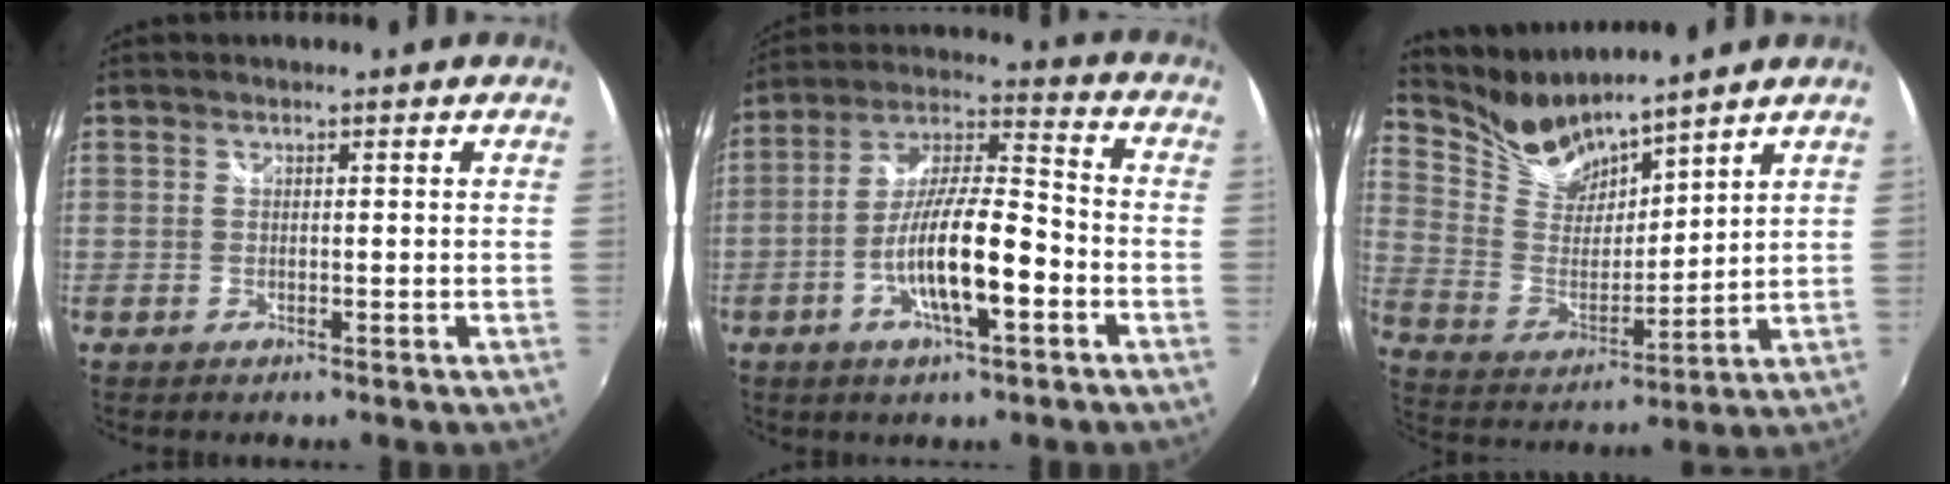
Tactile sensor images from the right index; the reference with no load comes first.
{"total": 14.2, "force": [-5.1, 3.3, 12.8], "torque": [-0.245, 0.002, -0.092]}
{"total": 9.7, "force": [9.3, 2.1, 2.2], "torque": [-0.063, -0.017, 0.190]}